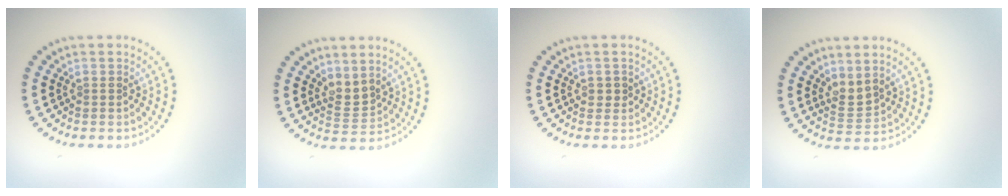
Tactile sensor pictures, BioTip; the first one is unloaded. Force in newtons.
{"total": 2.0, "press": 1.4, "slide": 1.4}
{"total": 0.9, "press": 0.9, "slide": 0.2}
{"total": 1.8, "press": 1.3, "slide": 1.2}